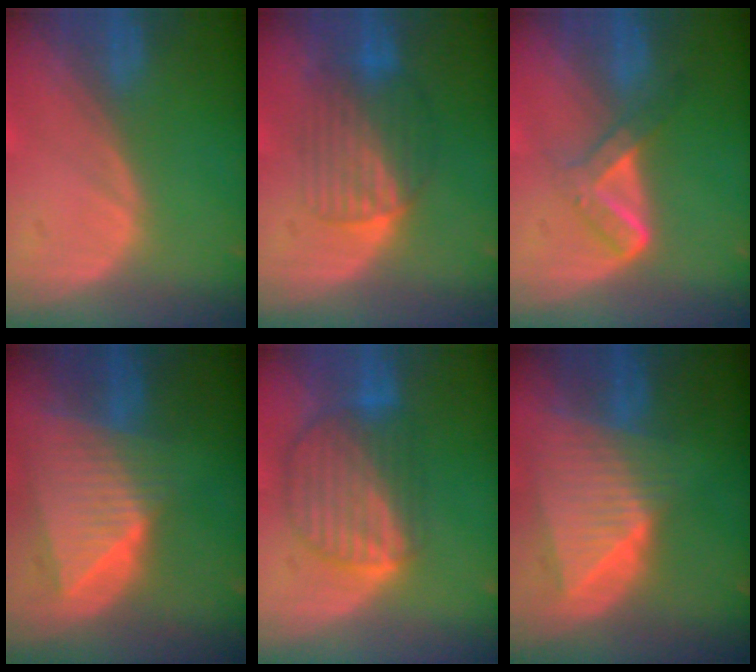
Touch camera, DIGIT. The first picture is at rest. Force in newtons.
{"total": 6.6, "press": 6.5, "slide": 1.1}
{"total": 5.5, "press": 4.7, "slide": 2.8}
{"total": 9.0, "press": 7.9, "slide": 4.3}
{"total": 8.8, "press": 7.8, "slide": 4.2}
{"total": 9.1, "press": 8.0, "slide": 4.4}